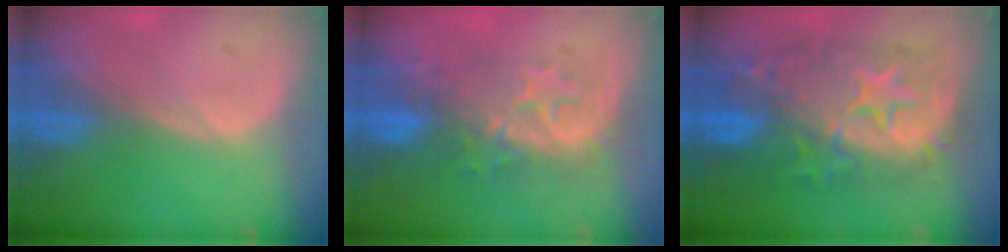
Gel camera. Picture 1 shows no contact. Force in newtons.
{"total": 8.0, "press": 7.8, "slide": 1.7}
{"total": 12.5, "press": 12.5, "slide": 1.1}